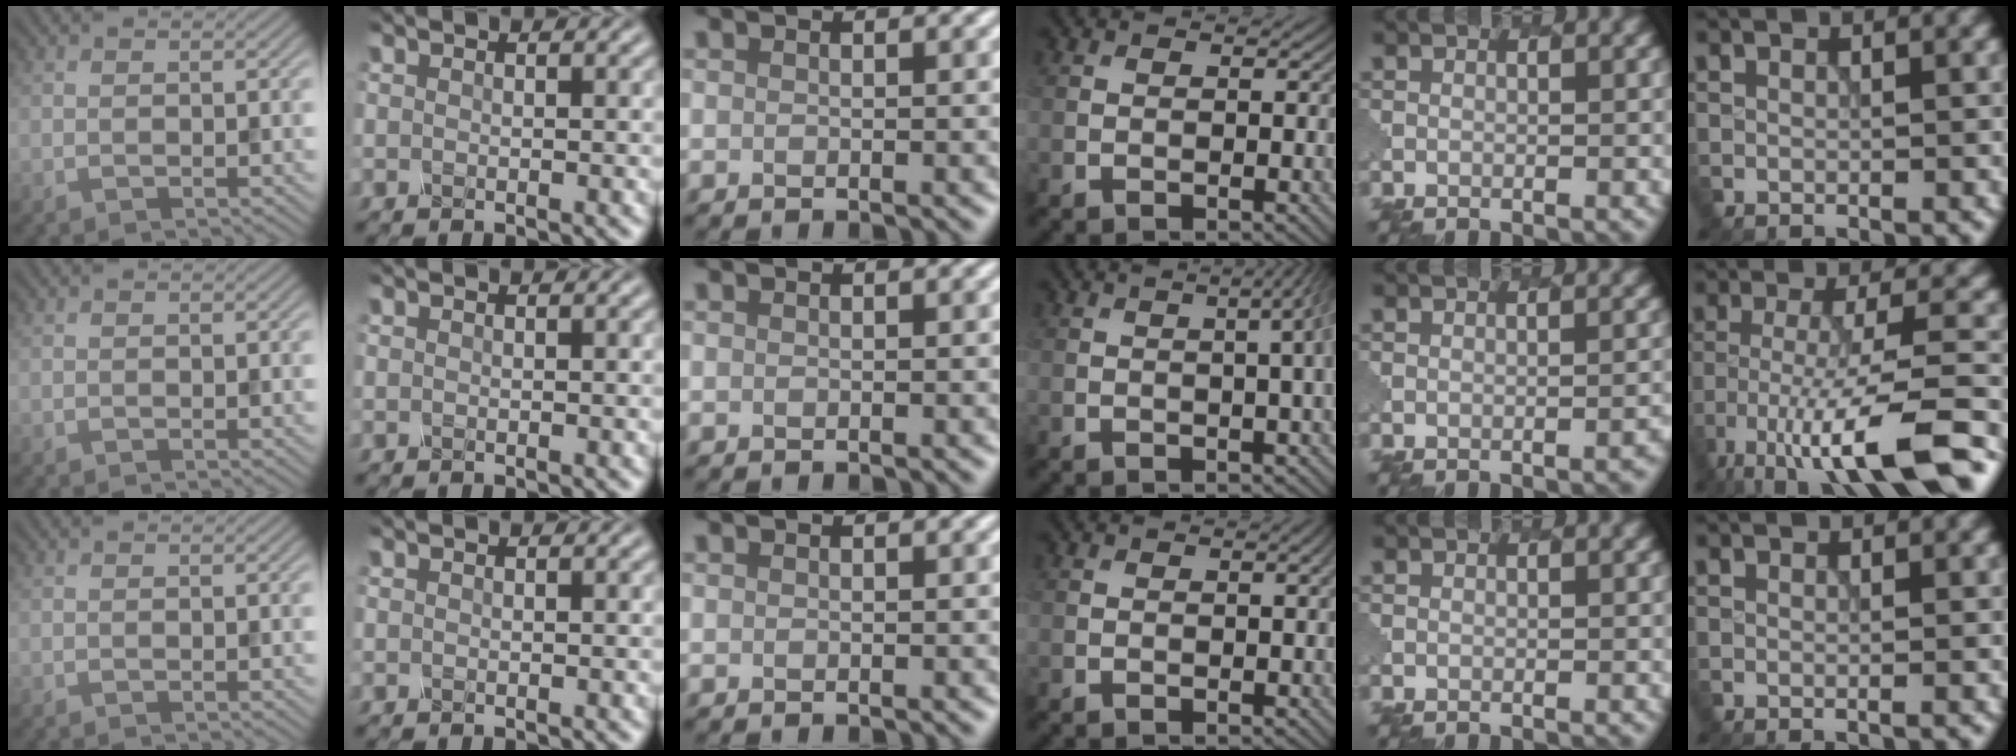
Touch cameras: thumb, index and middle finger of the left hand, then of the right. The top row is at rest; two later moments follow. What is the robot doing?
{"motion": "pour", "object": "mug"}